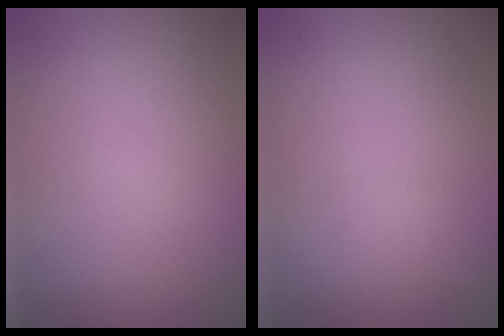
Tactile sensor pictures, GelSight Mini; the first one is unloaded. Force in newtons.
{"total": 0.9, "press": 0.9, "slide": 0.1}